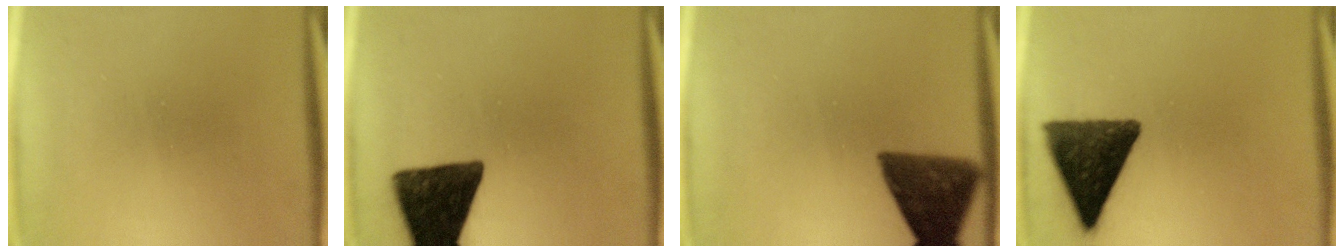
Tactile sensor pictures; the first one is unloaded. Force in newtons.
{"total": 13.0}
{"total": 10.4}
{"total": 13.8}